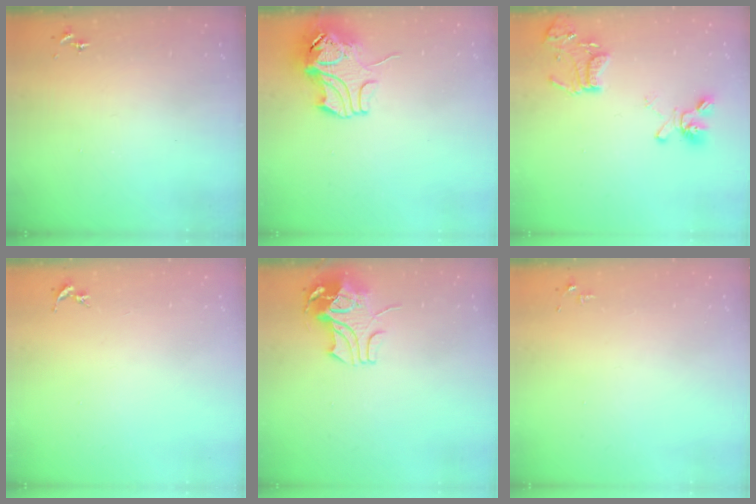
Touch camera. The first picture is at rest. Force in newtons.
{"total": 11.2, "press": 11.0, "slide": 1.7}
{"total": 15.8, "press": 15.7, "slide": 1.9}
{"total": 0.0}
{"total": 9.2, "press": 9.1, "slide": 1.2}
{"total": 2.8, "press": 2.8, "slide": 0.4}